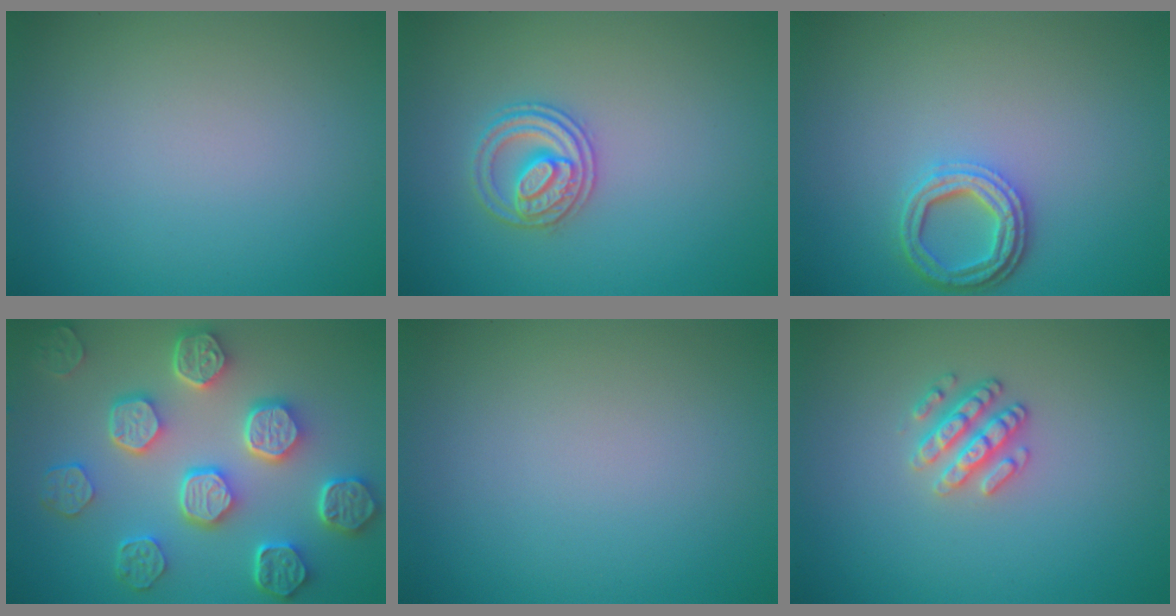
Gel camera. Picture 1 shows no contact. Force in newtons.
{"total": 2.6, "press": 2.6, "slide": 0.5}
{"total": 3.3, "press": 2.7, "slide": 1.9}
{"total": 7.8, "press": 6.1, "slide": 4.9}
{"total": 0.0}
{"total": 2.5, "press": 2.4, "slide": 0.7}